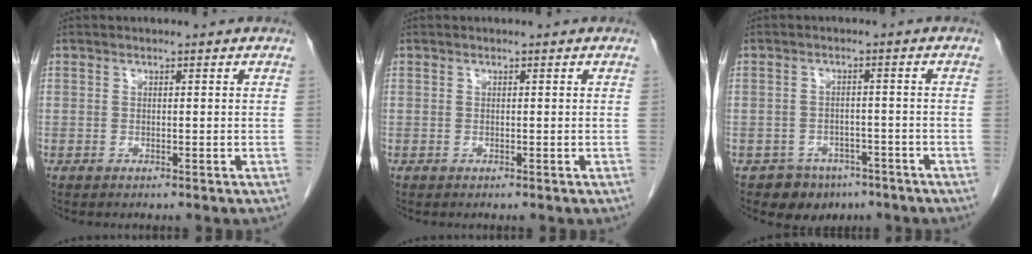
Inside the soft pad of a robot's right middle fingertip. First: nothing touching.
{"total": 0.0}
{"total": 5.2, "force": [-3.7, 3.7, 0.7], "torque": [-0.004, 0.013, -0.047]}